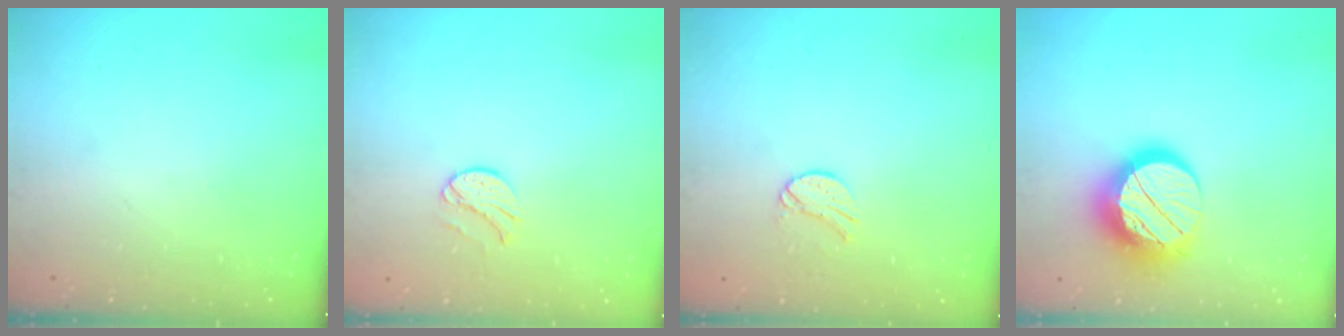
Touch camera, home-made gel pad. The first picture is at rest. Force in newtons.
{"total": 8.0, "press": 7.9, "slide": 0.6}
{"total": 7.8, "press": 7.8, "slide": 0.4}
{"total": 15.1, "press": 15.1, "slide": 1.3}